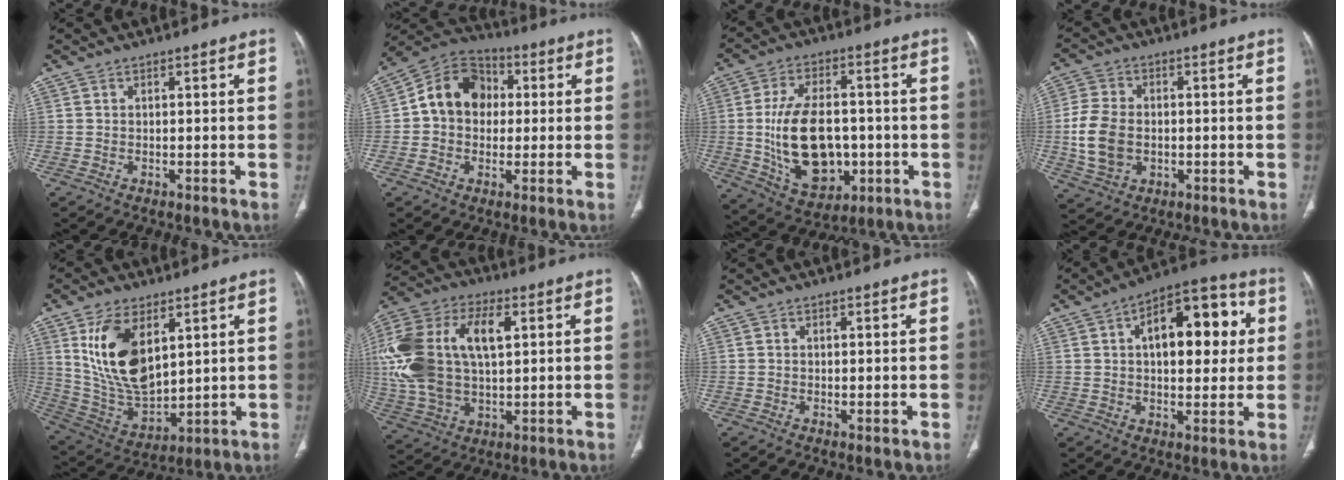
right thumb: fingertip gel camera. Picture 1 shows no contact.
{"total": 12.2, "force": [1.1, 10.0, 6.9], "torque": [-0.091, 0.029, 0.005]}
{"total": 17.4, "force": [-1.6, 10.8, 13.5], "torque": [-0.220, 0.005, -0.006]}
{"total": 9.9, "force": [-0.9, 7.1, 6.8], "torque": [-0.137, 0.004, -0.016]}
{"total": 16.4, "force": [5.9, 8.8, 12.5], "torque": [-0.219, -0.027, 0.133]}
{"total": 22.9, "force": [4.1, 13.2, 18.3], "torque": [-0.389, 0.012, 0.073]}
{"total": 0.5, "force": [0.1, 0.1, 0.5], "torque": [-0.017, -0.005, 0.003]}
{"total": 17.4, "force": [3.8, 9.0, 14.3], "torque": [-0.154, 0.018, 0.049]}